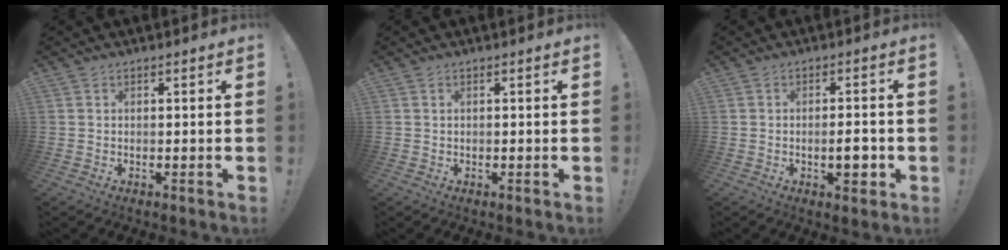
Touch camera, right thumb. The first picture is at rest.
{"total": 0.5, "force": [0.2, 0.5, 0.1], "torque": [-0.007, 0.004, 0.005]}
{"total": 4.9, "force": [-1.3, 1.7, 4.4], "torque": [-0.055, 0.004, -0.022]}